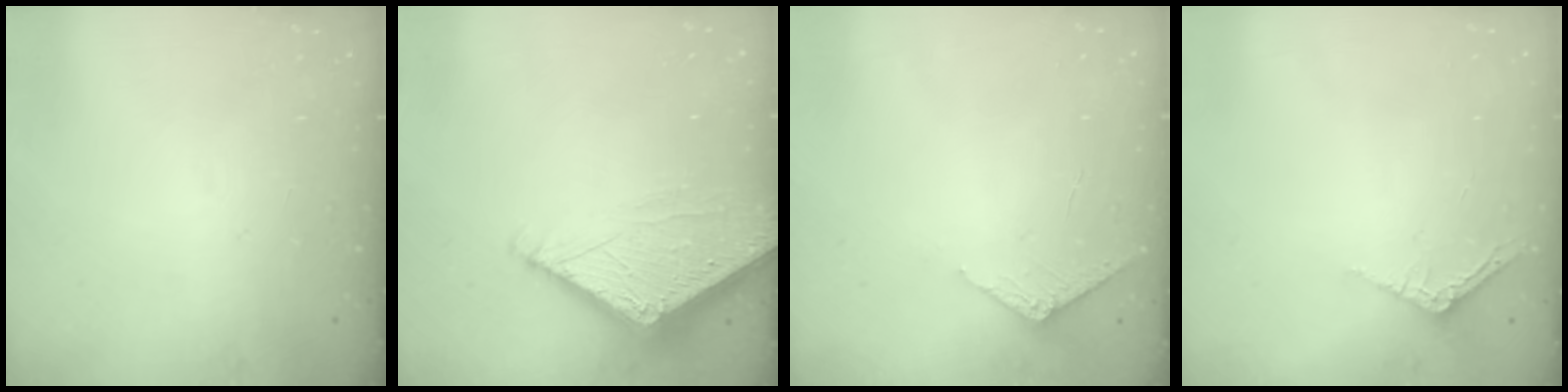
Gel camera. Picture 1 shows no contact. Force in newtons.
{"total": 7.2, "press": 7.2, "slide": 0.3}
{"total": 2.9, "press": 2.9, "slide": 0.3}
{"total": 2.5, "press": 2.5, "slide": 0.2}